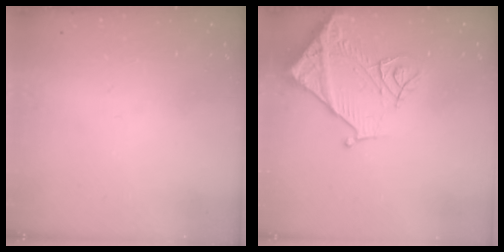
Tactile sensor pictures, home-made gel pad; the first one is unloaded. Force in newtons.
{"total": 12.4, "press": 12.3, "slide": 1.6}